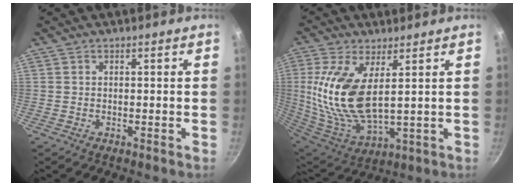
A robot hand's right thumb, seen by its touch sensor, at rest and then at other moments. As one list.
[{"total": 16.4, "force": [3.8, 7.3, 14.2], "torque": [-0.292, -0.030, 0.082]}]